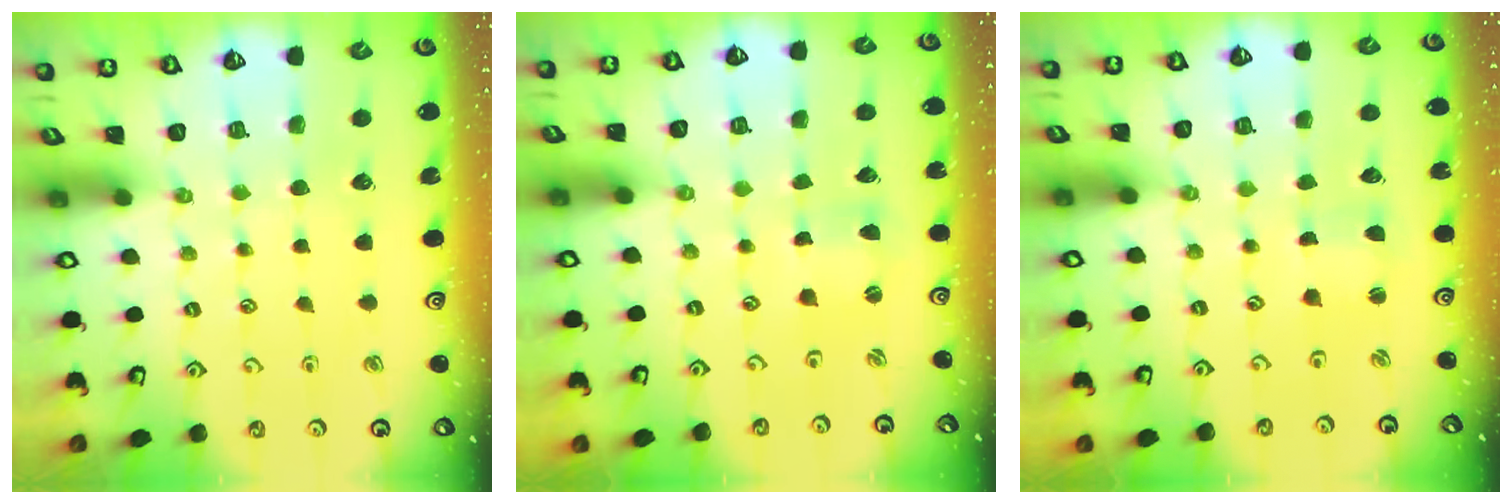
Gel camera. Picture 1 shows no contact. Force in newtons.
{"total": 0.6, "press": 0.6, "slide": 0.1}
{"total": 1.1, "press": 1.1, "slide": 0.1}